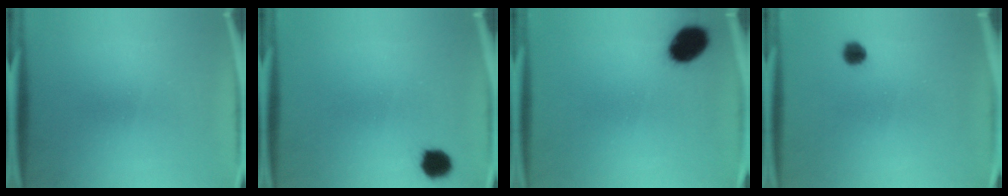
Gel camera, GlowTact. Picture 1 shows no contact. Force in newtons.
{"total": 4.4}
{"total": 8.7}
{"total": 2.3}